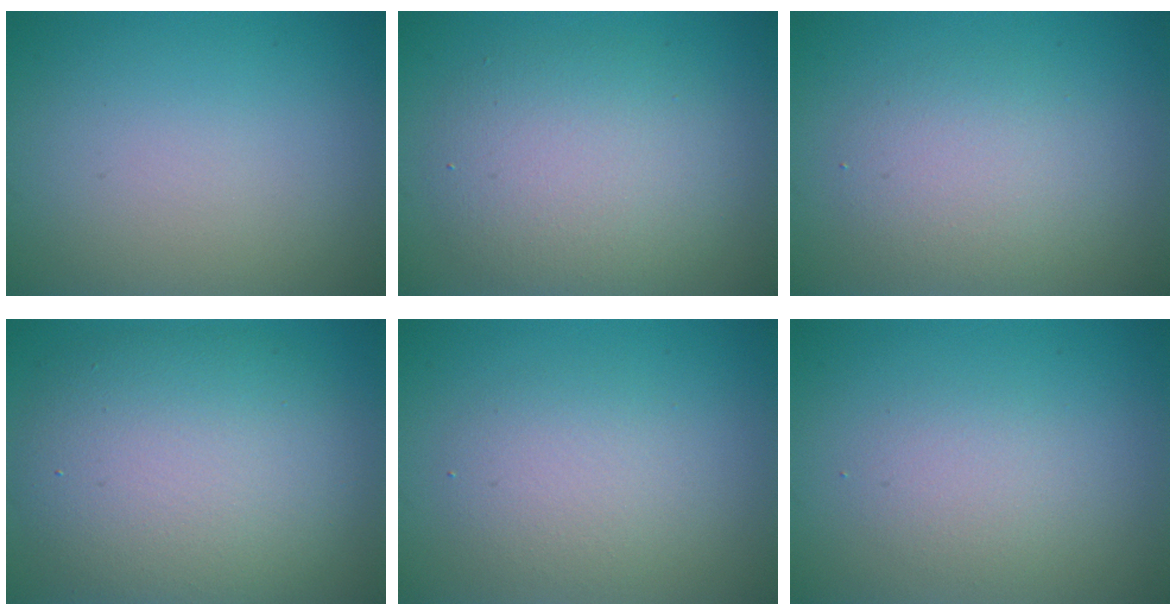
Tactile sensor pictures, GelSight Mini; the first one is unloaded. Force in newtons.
{"total": 5.3, "press": 5.3, "slide": 0.1}
{"total": 3.3, "press": 3.3, "slide": 0.4}
{"total": 9.4, "press": 9.3, "slide": 1.0}
{"total": 2.8, "press": 2.8, "slide": 0.1}
{"total": 1.9, "press": 1.9, "slide": 0.1}